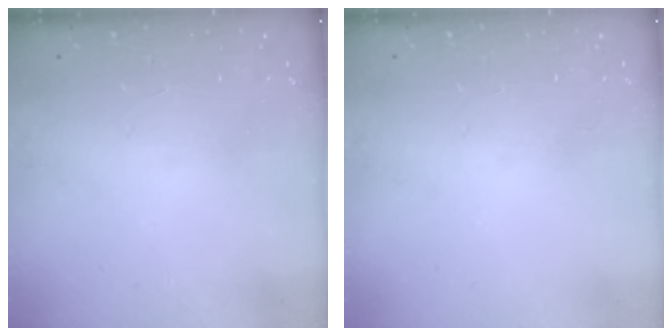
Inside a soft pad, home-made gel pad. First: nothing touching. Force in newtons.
{"total": 0.0}